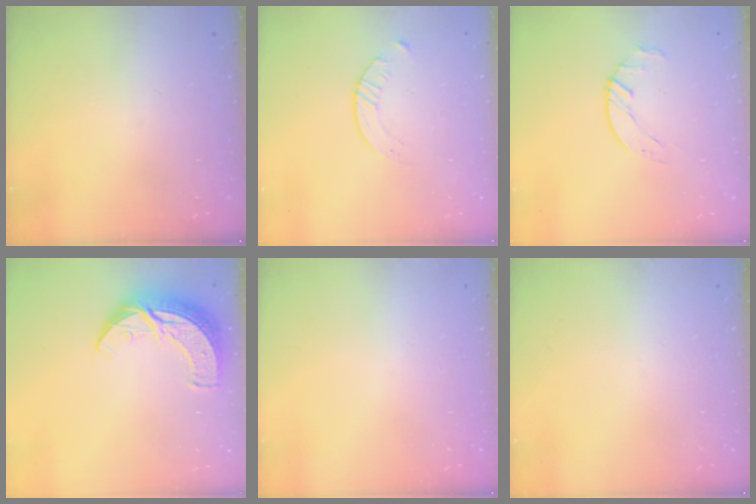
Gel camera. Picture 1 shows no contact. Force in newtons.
{"total": 2.8, "press": 2.7, "slide": 0.3}
{"total": 1.6, "press": 1.6, "slide": 0.3}
{"total": 10.9, "press": 10.9, "slide": 0.8}
{"total": 0.0}
{"total": 0.0}